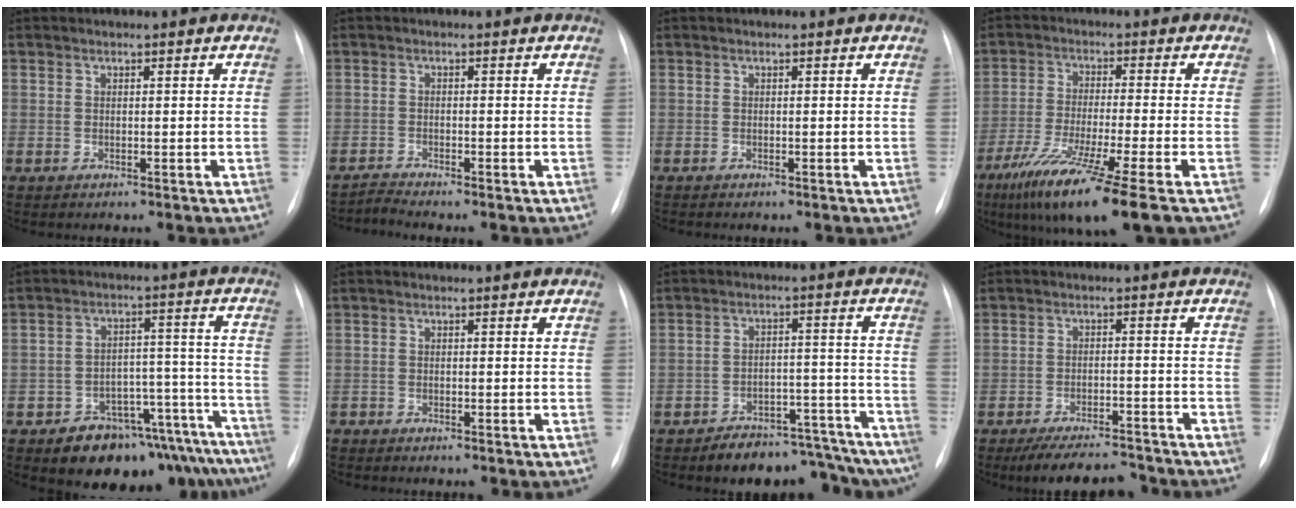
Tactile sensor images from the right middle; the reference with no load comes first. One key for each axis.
{"total": 1.7, "fx": -1.5, "fy": -0.8, "fz": -0.3, "tx": 0.007, "ty": -0.011, "tz": -0.028}
{"total": 0.0}
{"total": 13.7, "fx": -8.4, "fy": -0.8, "fz": 10.8, "tx": -0.199, "ty": -0.049, "tz": -0.144}
{"total": 15.1, "fx": -12.3, "fy": 6.6, "fz": 5.7, "tx": -0.025, "ty": 0.064, "tz": -0.162}
{"total": 0.5, "fx": -0.5, "fy": 0.0, "fz": 0.0, "tx": -0.001, "ty": -0.001, "tz": -0.011}
{"total": 15.4, "fx": -13.8, "fy": 5.2, "fz": 4.4, "tx": -0.018, "ty": 0.042, "tz": -0.173}
{"total": 9.6, "fx": -8.7, "fy": 2.2, "fz": 3.2, "tx": -0.049, "ty": 0.000, "tz": -0.130}